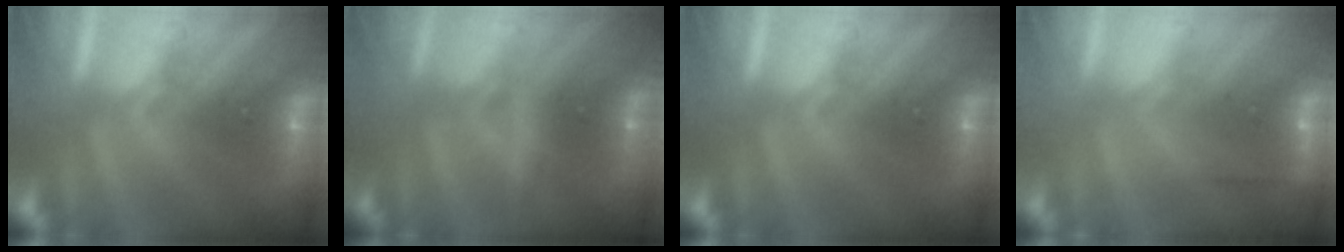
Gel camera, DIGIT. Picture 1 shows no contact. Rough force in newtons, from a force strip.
{"total": 2.3}
{"total": 0.0}
{"total": 2.5}